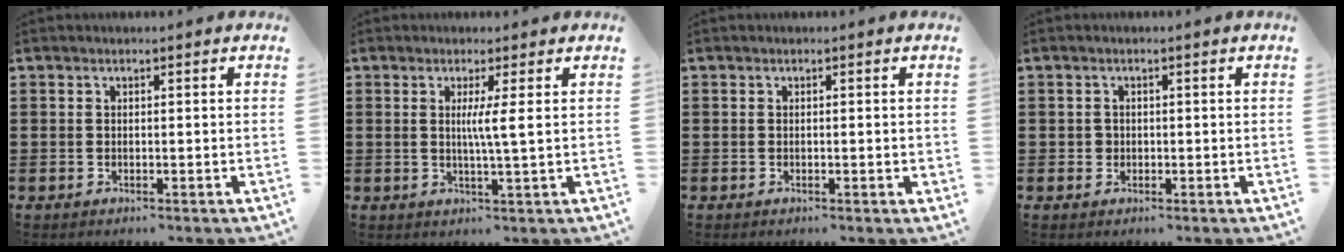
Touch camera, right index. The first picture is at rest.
{"total": 3.7, "force": [0.7, -0.6, 3.5], "torque": [-0.069, -0.007, 0.007]}
{"total": 0.6, "force": [0.0, 0.2, 0.5], "torque": [-0.011, 0.000, 0.001]}
{"total": 1.1, "force": [0.0, 1.1, 0.3], "torque": [-0.008, 0.006, -0.002]}